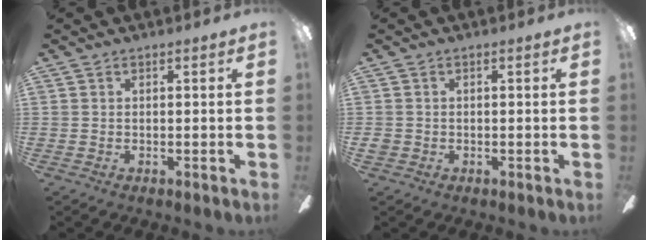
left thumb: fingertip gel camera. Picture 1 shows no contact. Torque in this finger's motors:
{"motor_torque": [-0.01, 0.02, 0.10, -0.10, 0.00]}